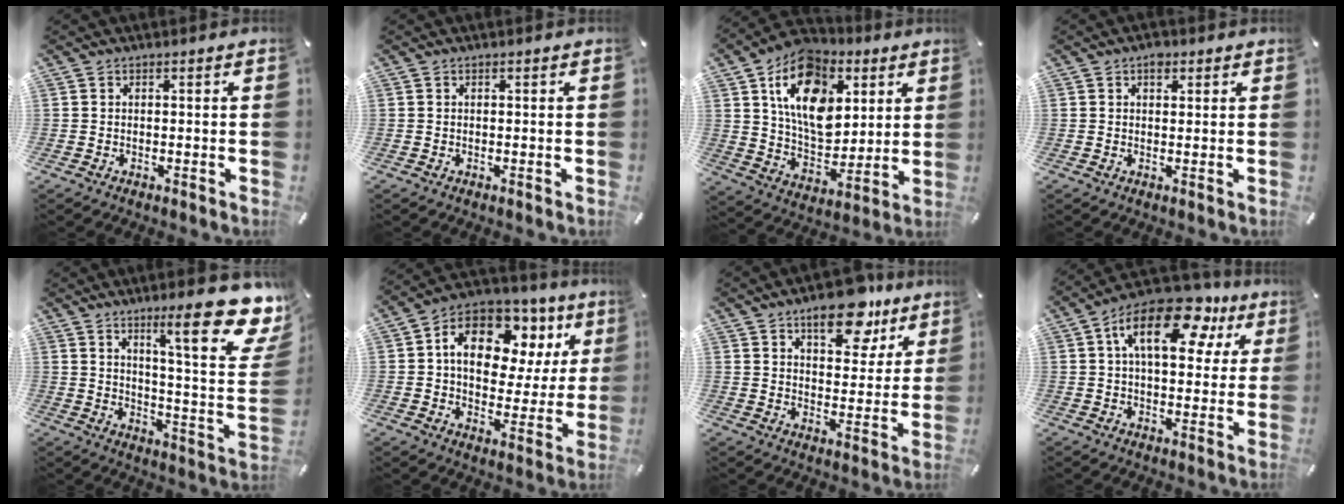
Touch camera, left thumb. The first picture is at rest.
{"total": 0.0}
{"total": 17.8, "force": [6.9, 12.6, 10.5], "torque": [-0.162, -0.025, 0.129]}
{"total": 2.2, "force": [1.2, 1.5, 1.2], "torque": [-0.002, -0.006, 0.015]}
{"total": 19.1, "force": [12.2, 4.5, 14.1], "torque": [-0.197, -0.091, 0.190]}
{"total": 15.0, "force": [5.6, 10.4, 9.3], "torque": [-0.142, -0.026, 0.100]}
{"total": 14.3, "force": [9.6, 7.0, 8.0], "torque": [-0.088, -0.054, 0.160]}
{"total": 17.3, "force": [7.3, 9.2, 12.8], "torque": [-0.195, -0.021, 0.119]}